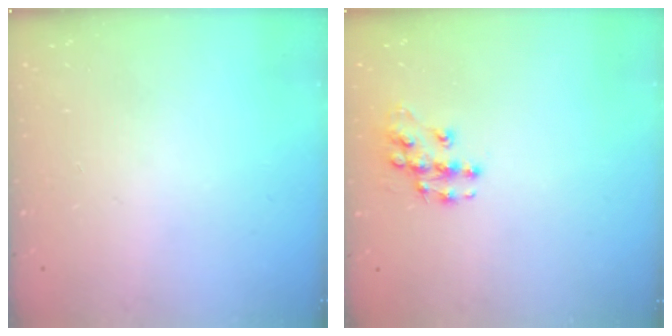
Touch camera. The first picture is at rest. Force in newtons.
{"total": 9.7, "press": 9.7, "slide": 0.7}